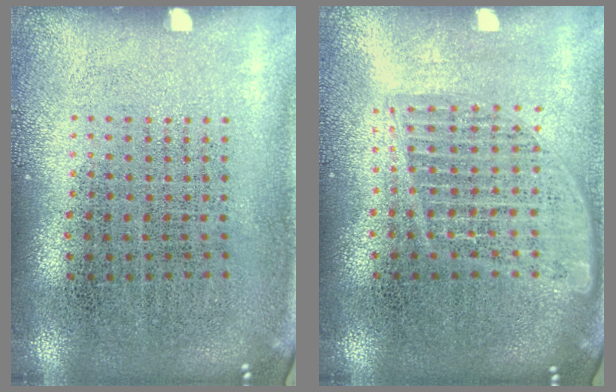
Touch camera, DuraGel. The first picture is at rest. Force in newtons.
{"total": 1.6, "press": 1.4, "slide": 0.7}